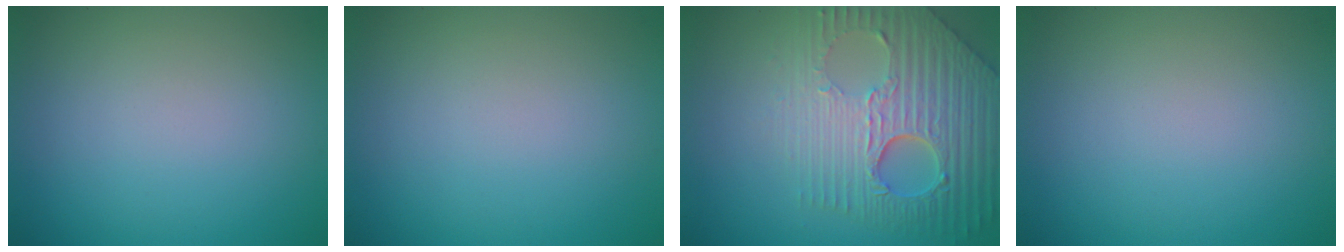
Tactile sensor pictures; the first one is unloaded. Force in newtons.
{"total": 0.0}
{"total": 8.4, "press": 6.1, "slide": 5.8}
{"total": 0.0}